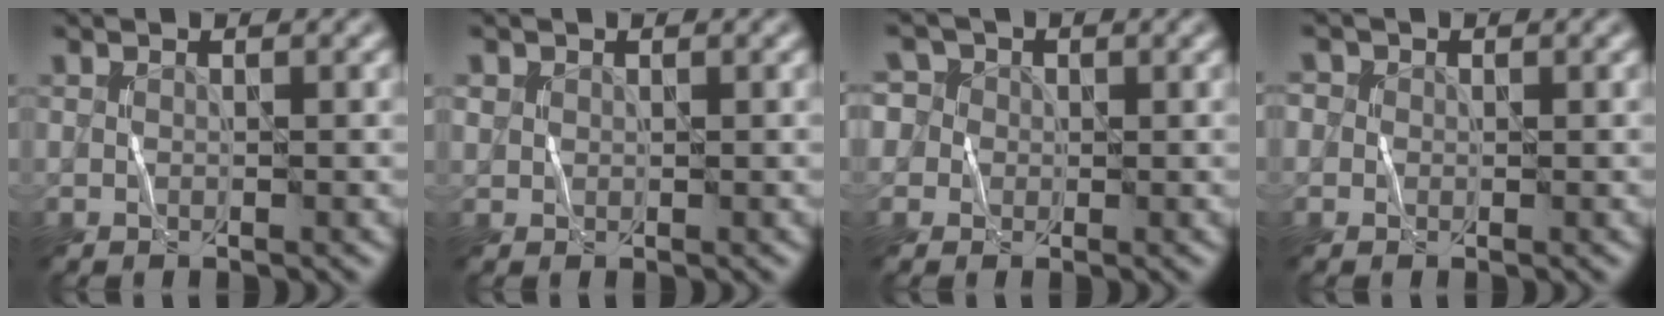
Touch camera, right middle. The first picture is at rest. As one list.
[{"total": 0.7, "force": [0.4, 0.6, -0.1], "torque": [0.000, 0.000, 0.010]}, {"total": 5.3, "force": [2.0, 4.5, 1.9], "torque": [-0.032, 0.029, 0.005]}, {"total": 1.5, "force": [0.5, 1.4, 0.4], "torque": [-0.002, 0.006, -0.008]}]